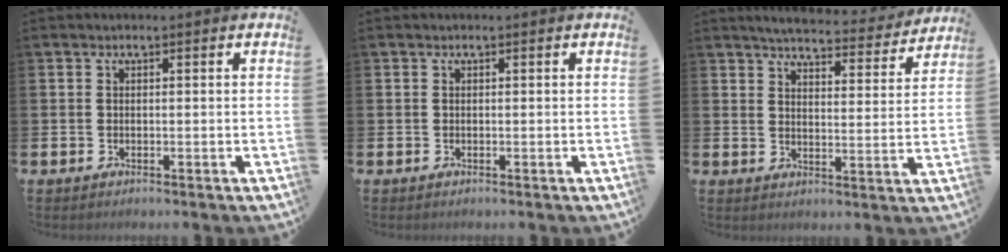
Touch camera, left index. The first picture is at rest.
{"total": 0.0}
{"total": 5.0, "force": [4.9, 0.5, 1.1], "torque": [-0.024, -0.041, 0.078]}